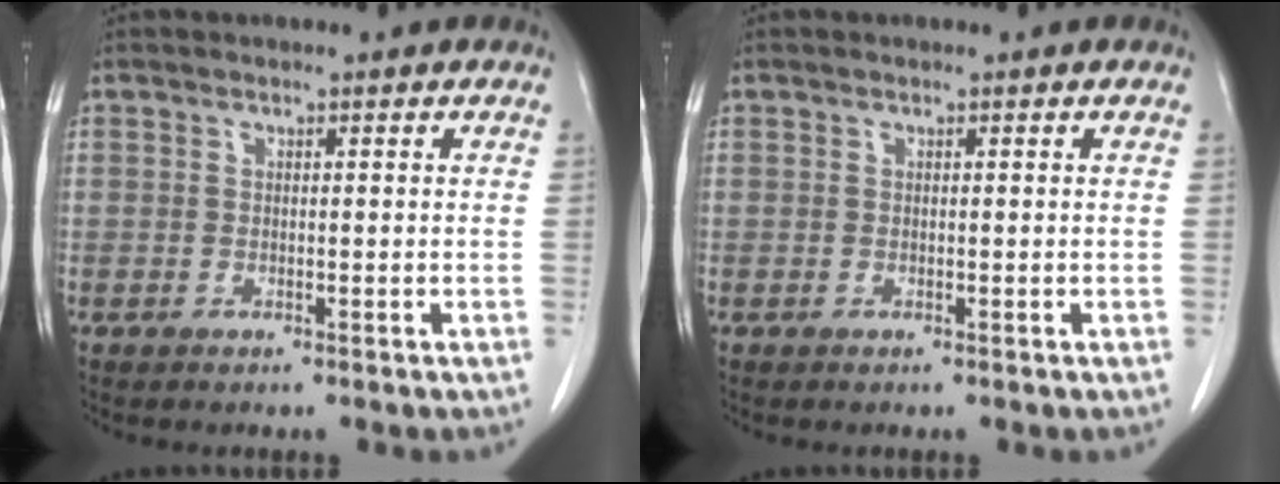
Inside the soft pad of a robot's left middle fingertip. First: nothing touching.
{"total": 0.0}